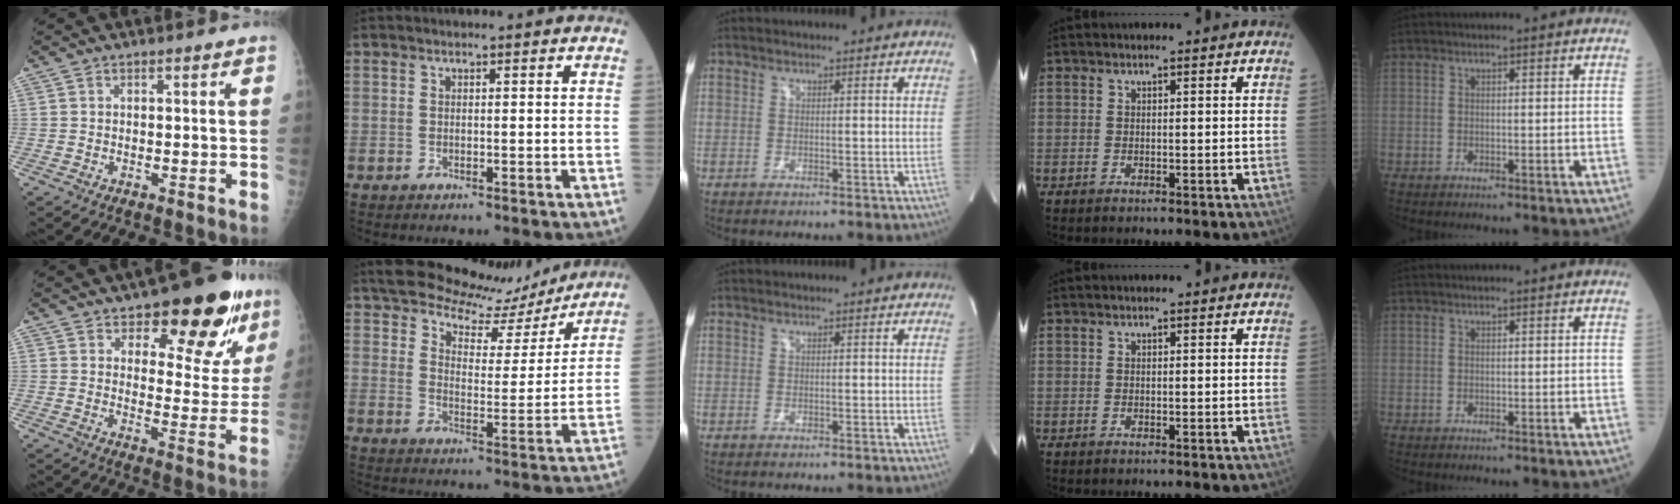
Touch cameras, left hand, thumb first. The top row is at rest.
{"thumb": {"total": 17.5, "force": [10.8, 7.8, 11.3], "torque": [-0.083, -0.059, 0.148]}, "index": {"total": 12.9, "force": [11.7, 4.1, 3.7], "torque": [-0.059, 0.002, 0.160]}}